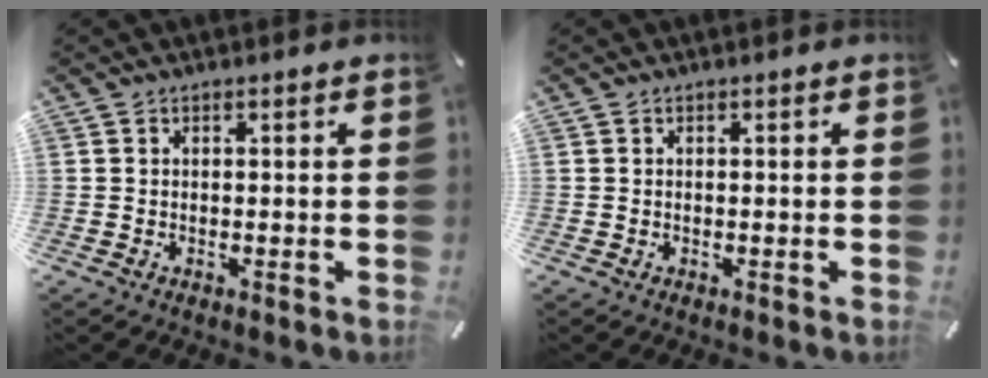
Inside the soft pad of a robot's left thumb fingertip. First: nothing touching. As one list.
[{"total": 0.0}]